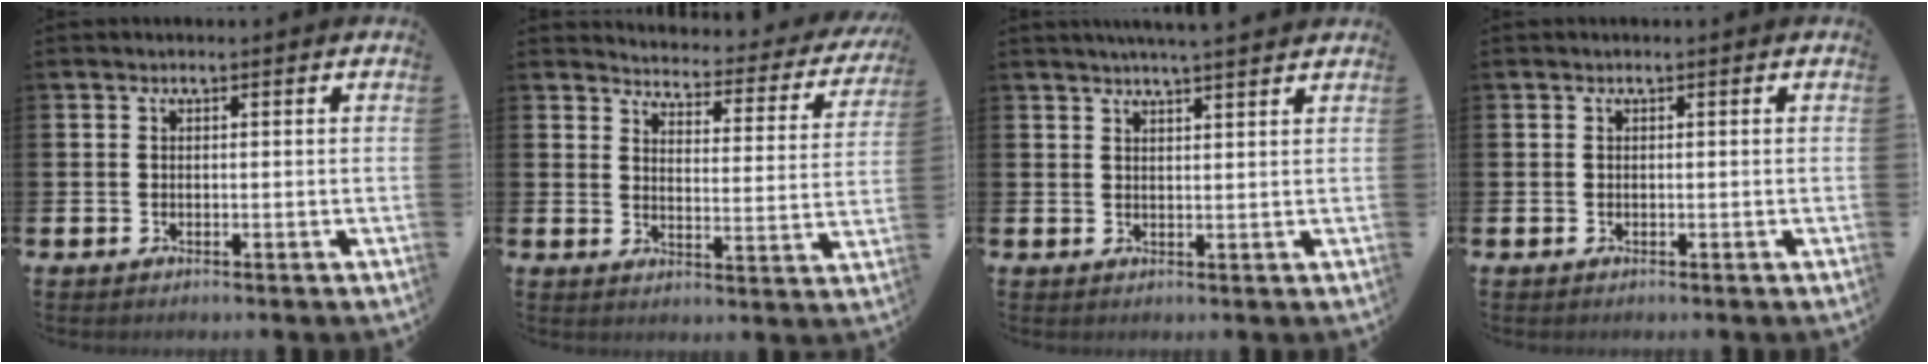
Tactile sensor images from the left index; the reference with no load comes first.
{"total": 3.4, "force": [3.2, 0.8, 0.6], "torque": [-0.029, -0.036, 0.045]}
{"total": 3.4, "force": [3.3, -0.4, 1.0], "torque": [-0.018, -0.014, 0.058]}
{"total": 0.0}